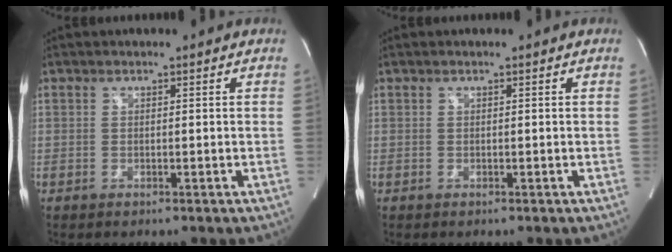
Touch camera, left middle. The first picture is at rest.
{"total": 0.0}